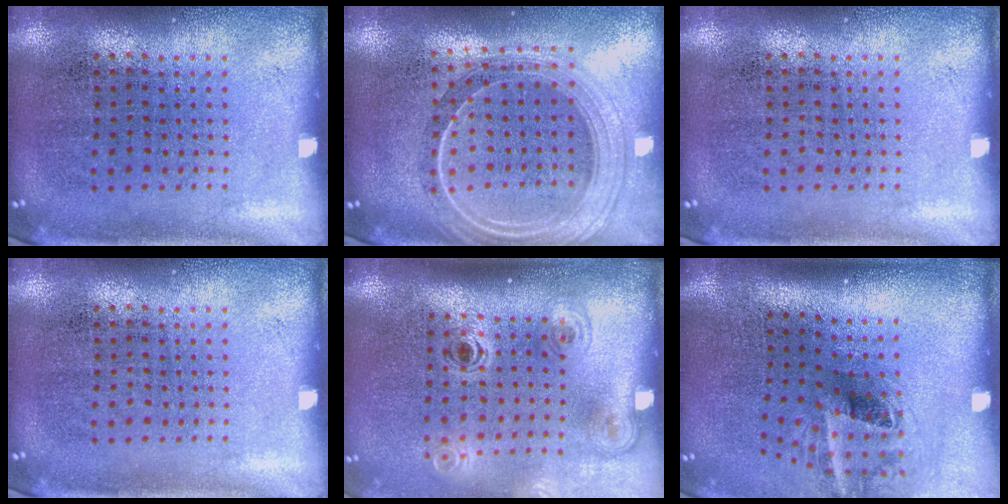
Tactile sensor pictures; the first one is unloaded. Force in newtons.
{"total": 2.5, "press": 2.1, "slide": 1.3}
{"total": 0.0}
{"total": 0.0}
{"total": 2.0, "press": 1.3, "slide": 1.5}
{"total": 2.1, "press": 1.3, "slide": 1.6}